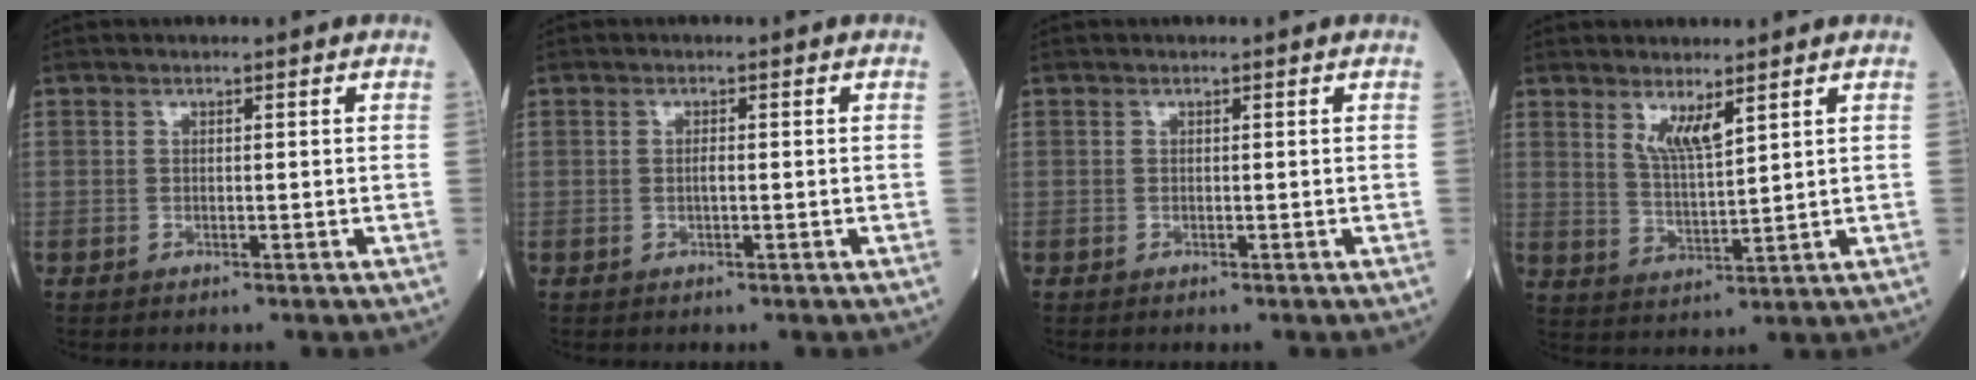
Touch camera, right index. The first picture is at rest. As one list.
[{"total": 0.8, "force": [-0.2, 0.1, 0.8], "torque": [-0.020, 0.000, -0.003]}, {"total": 0.0}, {"total": 4.6, "force": [2.9, 0.6, 3.5], "torque": [-0.076, -0.012, 0.062]}]